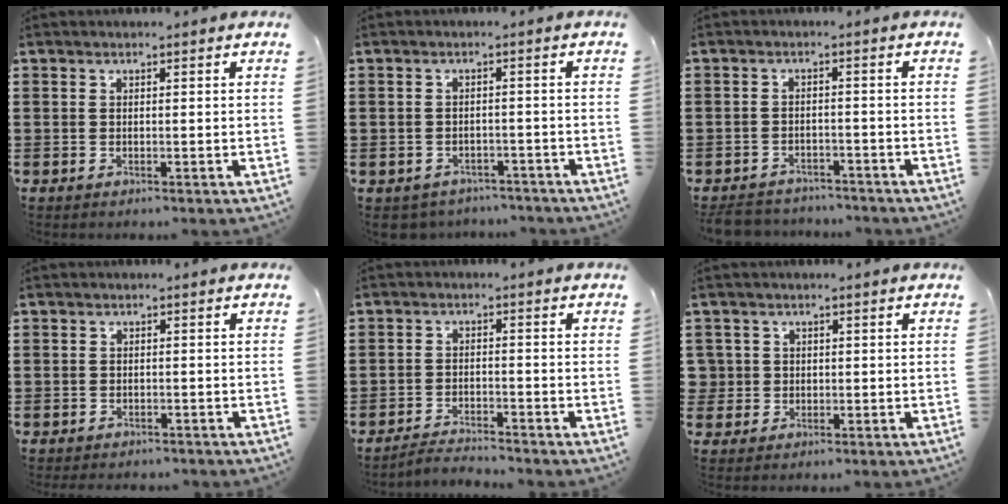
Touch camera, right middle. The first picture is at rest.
{"total": 2.1, "force": [-2.0, 0.4, -0.2], "torque": [-0.007, -0.002, -0.047]}
{"total": 3.2, "force": [-3.2, 0.6, 0.1], "torque": [-0.008, -0.001, -0.067]}
{"total": 1.1, "force": [-1.0, 0.3, -0.1], "torque": [-0.001, 0.002, -0.024]}
{"total": 2.9, "force": [-2.9, 0.0, -0.1], "torque": [-0.007, -0.001, -0.062]}
{"total": 2.5, "force": [0.0, 2.4, 0.5], "torque": [-0.030, 0.003, -0.006]}